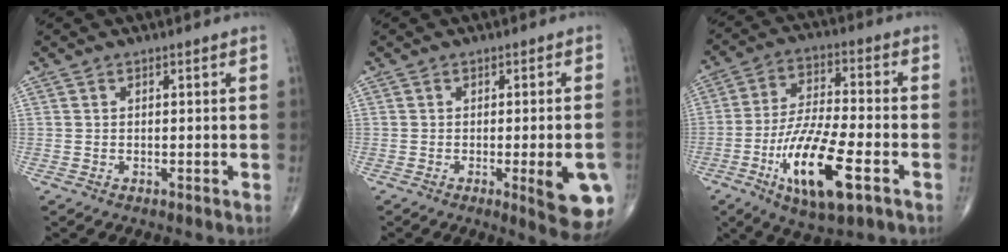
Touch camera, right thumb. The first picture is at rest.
{"total": 10.5, "force": [-3.2, 2.3, 9.7], "torque": [-0.107, -0.005, -0.033]}
{"total": 16.6, "force": [-6.5, 5.1, 14.4], "torque": [-0.275, 0.015, -0.108]}